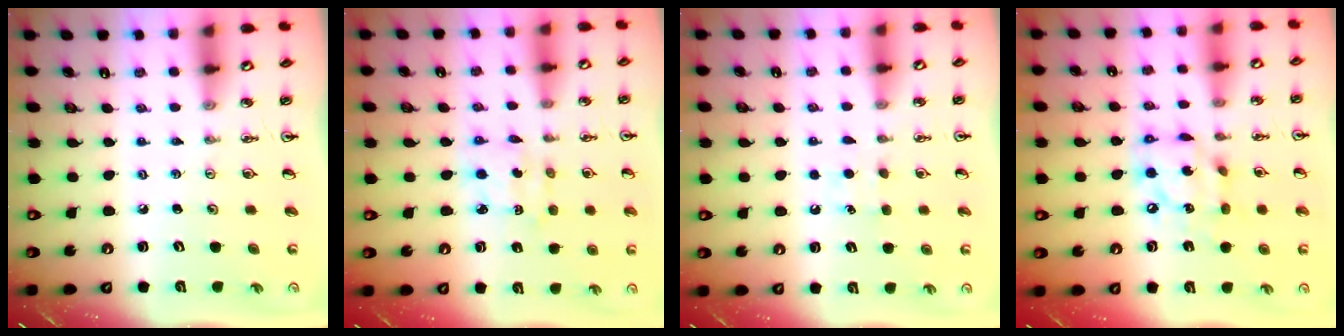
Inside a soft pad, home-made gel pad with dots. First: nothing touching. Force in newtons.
{"total": 2.9, "press": 2.9, "slide": 0.2}
{"total": 5.9, "press": 5.8, "slide": 0.6}
{"total": 14.1, "press": 14.0, "slide": 1.2}